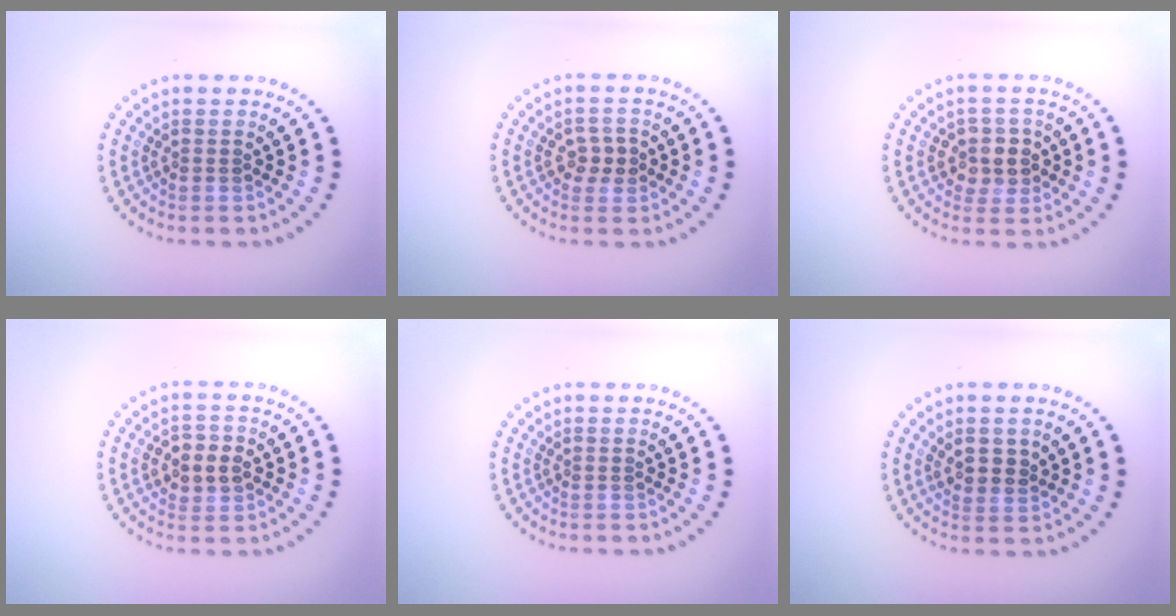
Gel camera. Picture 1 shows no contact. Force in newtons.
{"total": 2.1, "press": 2.1, "slide": 0.3}
{"total": 2.6, "press": 2.4, "slide": 0.9}
{"total": 2.9, "press": 2.8, "slide": 0.3}
{"total": 0.0}
{"total": 2.4, "press": 2.2, "slide": 1.0}